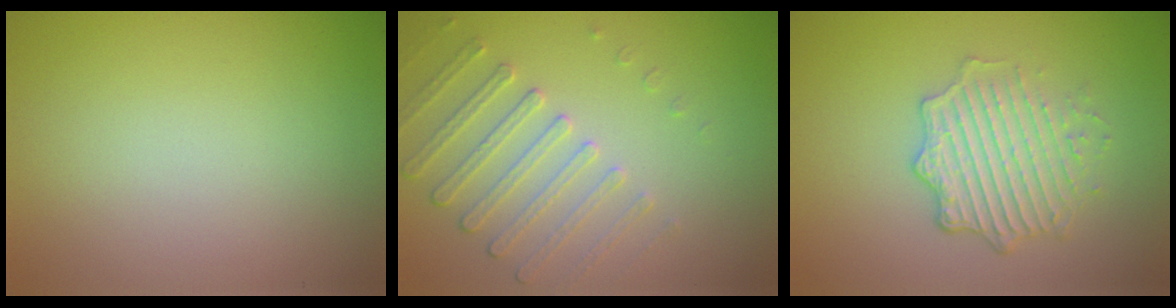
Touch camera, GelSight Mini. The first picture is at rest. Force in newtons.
{"total": 2.5, "press": 2.2, "slide": 1.3}
{"total": 4.9, "press": 3.5, "slide": 3.3}